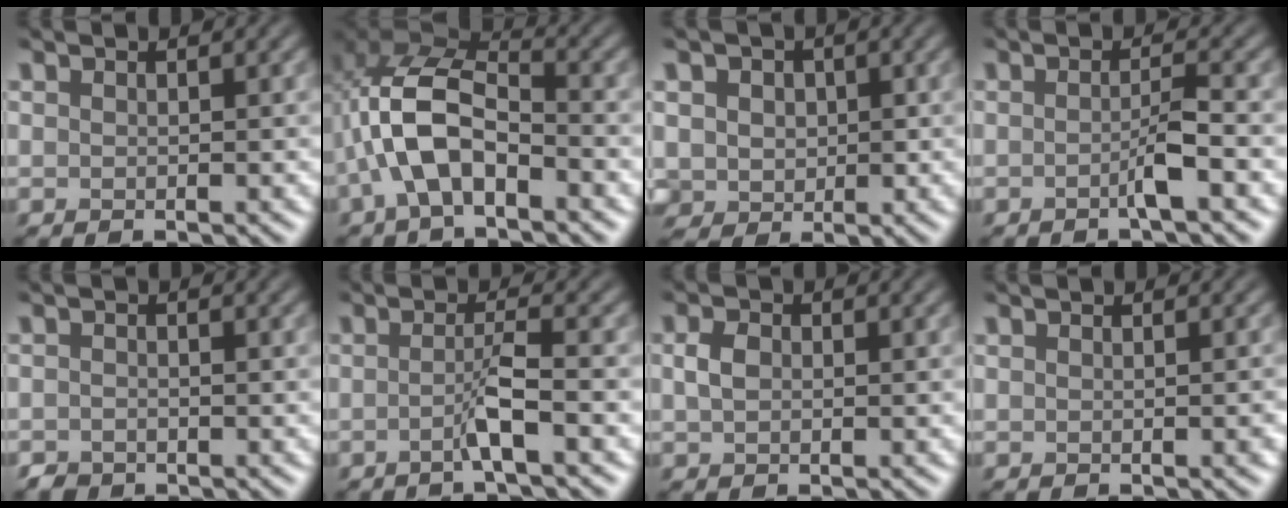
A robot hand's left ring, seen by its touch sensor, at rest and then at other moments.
{"total": 7.7, "force": [-3.7, 3.5, 5.7], "torque": [-0.123, 0.013, -0.082]}
{"total": 2.8, "force": [-0.9, 2.4, 0.9], "torque": [-0.018, -0.003, -0.029]}
{"total": 2.6, "force": [-1.9, -0.1, 1.8], "torque": [-0.030, -0.005, -0.040]}
{"total": 1.2, "force": [-1.1, 0.4, -0.2], "torque": [0.005, -0.005, -0.023]}
{"total": 2.8, "force": [-2.0, -0.3, 1.9], "torque": [-0.037, -0.009, -0.046]}
{"total": 1.5, "force": [-1.0, 1.0, 0.7], "torque": [-0.017, -0.003, -0.022]}
{"total": 0.8, "force": [0.0, 0.3, 0.7], "torque": [-0.012, -0.002, 0.000]}